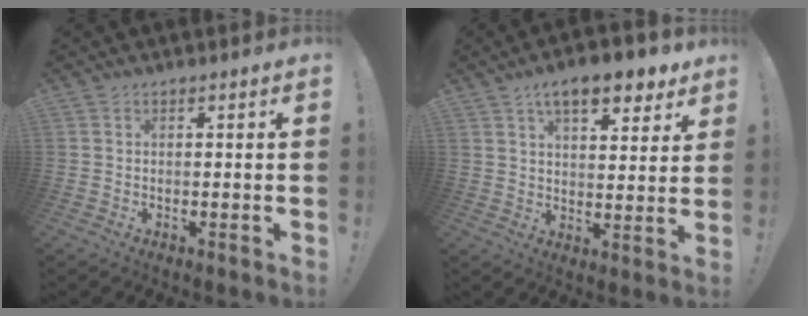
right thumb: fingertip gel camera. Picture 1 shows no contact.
{"total": 11.2, "force": [7.2, 4.2, 7.5], "torque": [-0.106, -0.035, 0.121]}